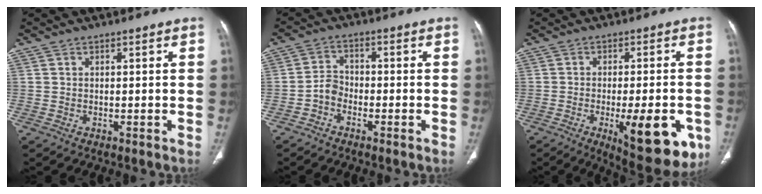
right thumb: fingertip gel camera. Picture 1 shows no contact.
{"total": 3.3, "force": [-1.8, 2.3, 1.6], "torque": [-0.019, 0.017, -0.041]}
{"total": 15.7, "force": [-5.5, 5.5, 13.6], "torque": [-0.142, 0.001, -0.060]}